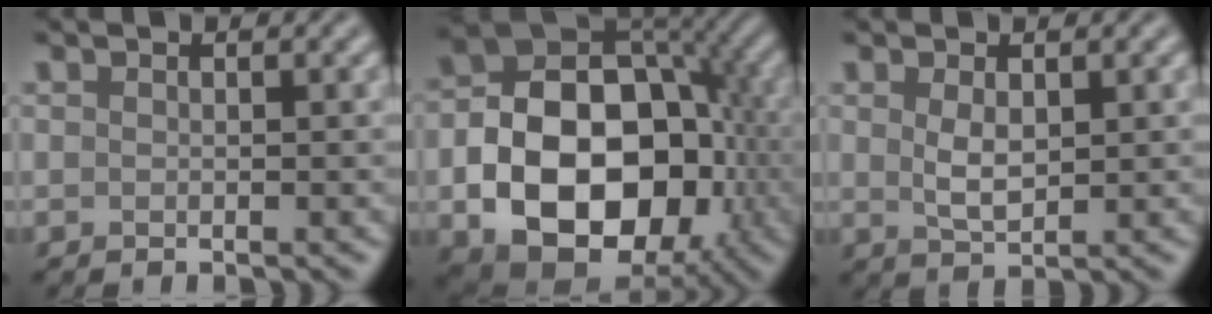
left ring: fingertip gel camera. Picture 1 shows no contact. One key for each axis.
{"total": 15.2, "fx": -3.9, "fy": 10.4, "fz": 10.4, "tx": -0.147, "ty": -0.022, "tz": -0.069}
{"total": 2.4, "fx": 0.6, "fy": 1.2, "fz": 2.0, "tx": -0.044, "ty": -0.003, "tz": 0.015}